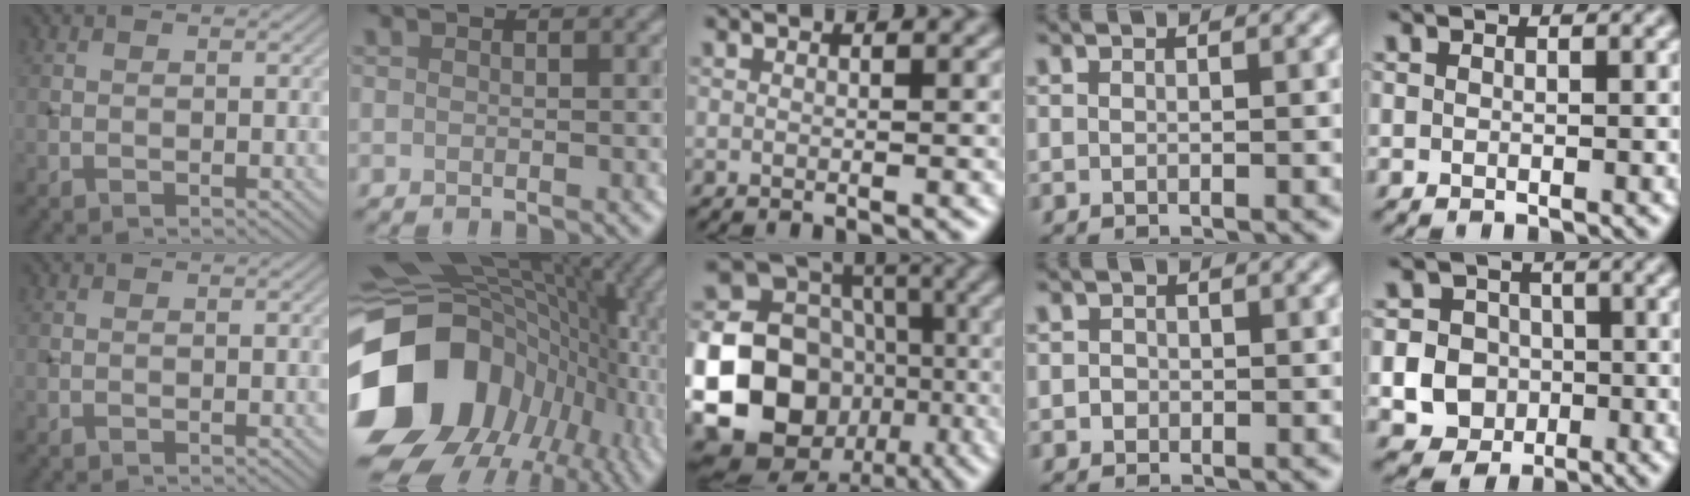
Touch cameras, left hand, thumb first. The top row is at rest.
{"index": {"total": 18.4, "force": [-3.1, 14.7, 10.7], "torque": [-0.236, -0.005, -0.046]}, "middle": {"total": 23.3, "force": [-5.8, 20.7, 9.0], "torque": [-0.203, -0.032, -0.129]}, "ring": {"total": 0.8, "force": [-0.1, 0.8, 0.1], "torque": [0.003, -0.002, -0.004]}, "little": {"total": 7.9, "force": [-2.2, 7.2, 2.3], "torque": [-0.039, -0.002, -0.064]}}